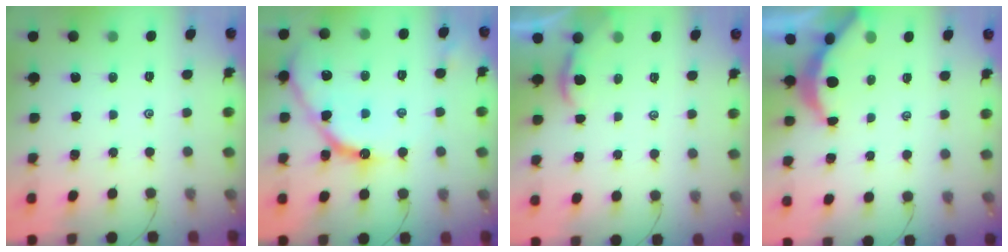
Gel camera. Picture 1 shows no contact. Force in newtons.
{"total": 13.4, "press": 13.3, "slide": 1.1}
{"total": 1.2, "press": 1.2, "slide": 0.1}
{"total": 4.3, "press": 4.3, "slide": 0.5}